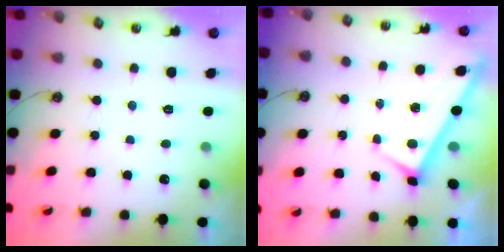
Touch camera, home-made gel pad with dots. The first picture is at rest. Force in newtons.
{"total": 2.9, "press": 2.9, "slide": 0.3}